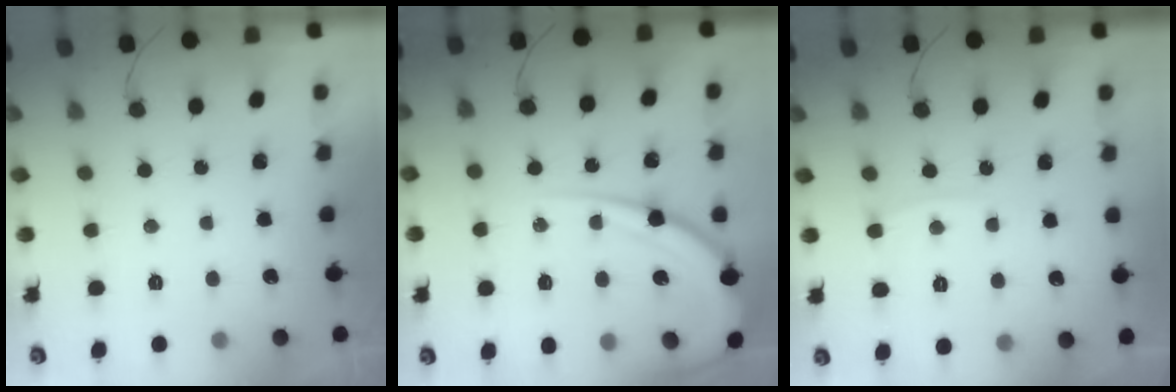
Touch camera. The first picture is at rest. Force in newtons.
{"total": 16.7, "press": 16.6, "slide": 1.8}
{"total": 6.2, "press": 6.2, "slide": 0.5}